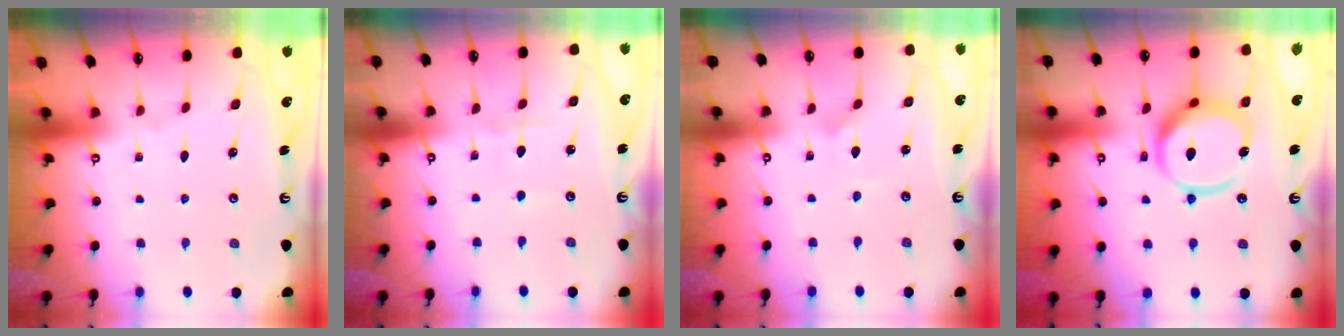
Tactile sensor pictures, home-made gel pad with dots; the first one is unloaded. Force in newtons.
{"total": 2.2, "press": 2.2, "slide": 0.3}
{"total": 0.0}
{"total": 14.9, "press": 14.8, "slide": 1.6}